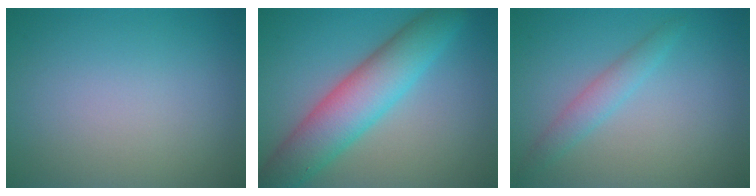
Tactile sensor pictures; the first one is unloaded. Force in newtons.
{"total": 7.4, "press": 7.4, "slide": 0.2}
{"total": 1.9, "press": 1.9, "slide": 0.1}